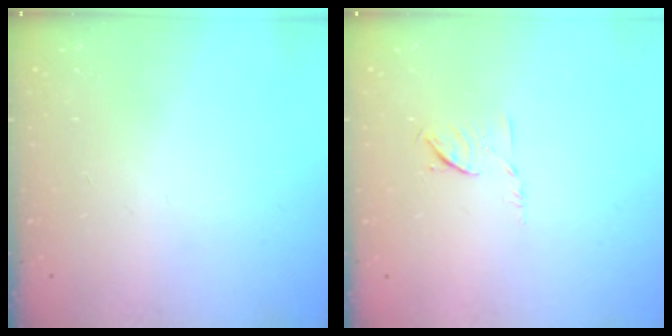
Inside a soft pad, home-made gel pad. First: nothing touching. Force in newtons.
{"total": 5.5, "press": 5.4, "slide": 1.2}